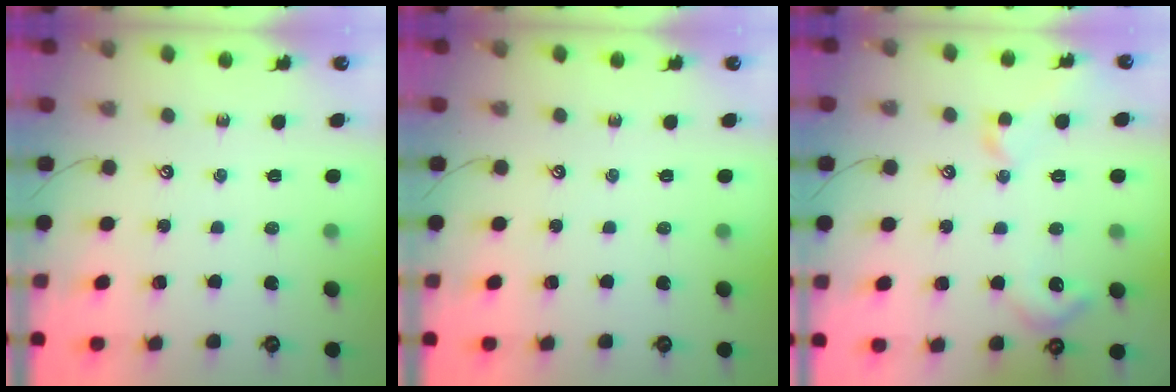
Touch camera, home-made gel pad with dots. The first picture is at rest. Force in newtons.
{"total": 0.0}
{"total": 5.4, "press": 5.4, "slide": 0.8}